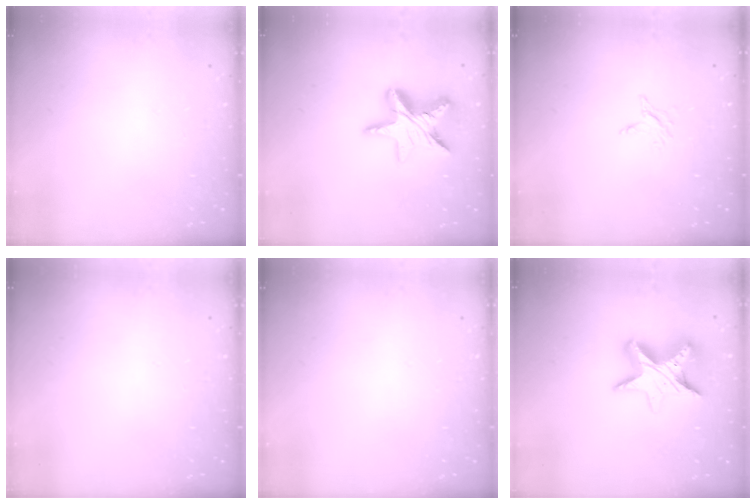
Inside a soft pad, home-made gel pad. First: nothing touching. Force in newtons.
{"total": 17.2, "press": 17.2, "slide": 1.3}
{"total": 2.9, "press": 2.9, "slide": 0.3}
{"total": 0.0}
{"total": 0.0}
{"total": 13.7, "press": 13.7, "slide": 0.9}